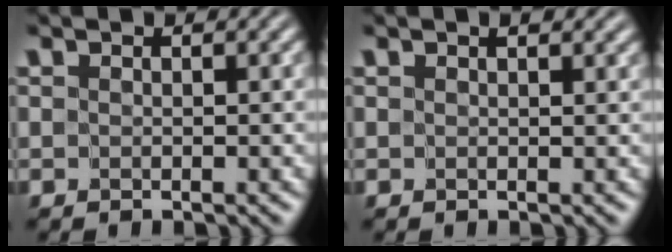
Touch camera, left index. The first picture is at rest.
{"total": 1.1, "force": [0.6, 0.4, 0.8], "torque": [-0.005, 0.001, 0.009]}